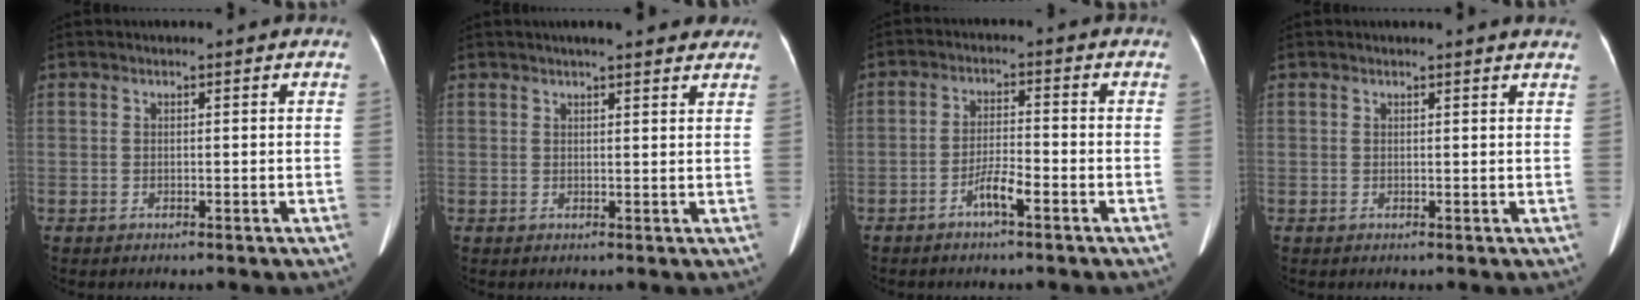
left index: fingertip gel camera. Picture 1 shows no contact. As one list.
[{"total": 9.9, "force": [8.5, 1.8, 4.7], "torque": [-0.049, 0.016, 0.092]}, {"total": 4.0, "force": [-2.4, 0.4, 3.2], "torque": [-0.063, 0.002, -0.046]}, {"total": 3.0, "force": [2.9, -0.1, 0.9], "torque": [-0.013, -0.004, 0.017]}]